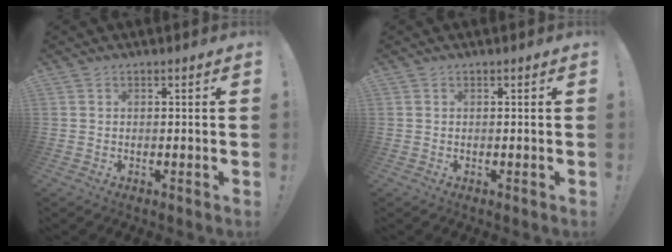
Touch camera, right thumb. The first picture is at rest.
{"total": 0.0}